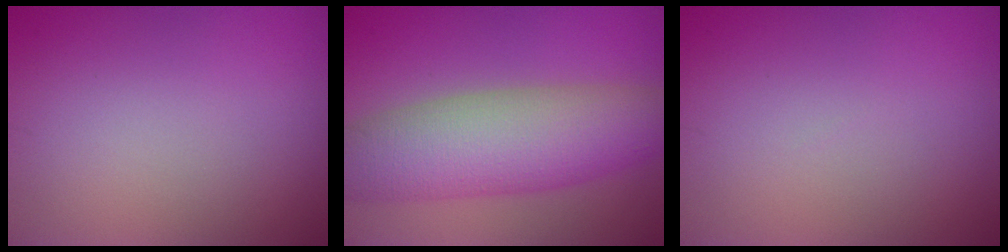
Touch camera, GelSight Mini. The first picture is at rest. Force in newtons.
{"total": 8.8, "press": 8.8, "slide": 0.4}
{"total": 0.0}